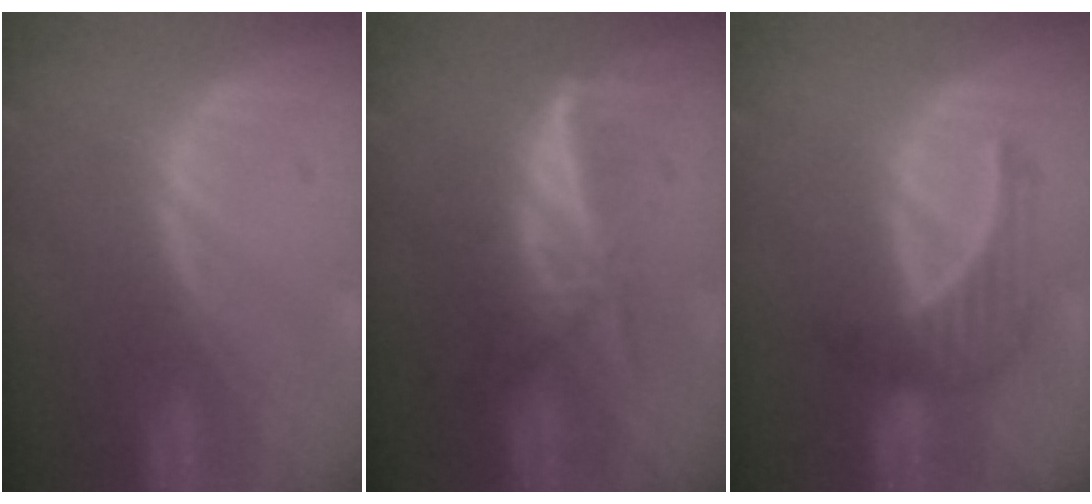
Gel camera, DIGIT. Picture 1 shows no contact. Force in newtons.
{"total": 6.0, "press": 5.3, "slide": 2.8}
{"total": 4.5, "press": 4.4, "slide": 0.8}